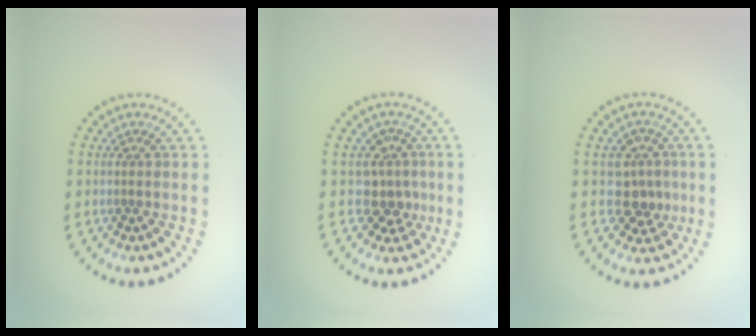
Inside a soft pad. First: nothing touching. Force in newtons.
{"total": 2.8, "press": 2.0, "slide": 1.9}
{"total": 3.0, "press": 2.6, "slide": 1.5}